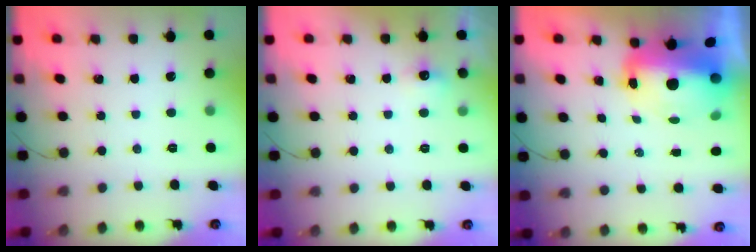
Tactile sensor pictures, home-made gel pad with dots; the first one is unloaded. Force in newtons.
{"total": 7.0, "press": 4.3, "slide": 5.6}
{"total": 14.6, "press": 10.5, "slide": 10.1}